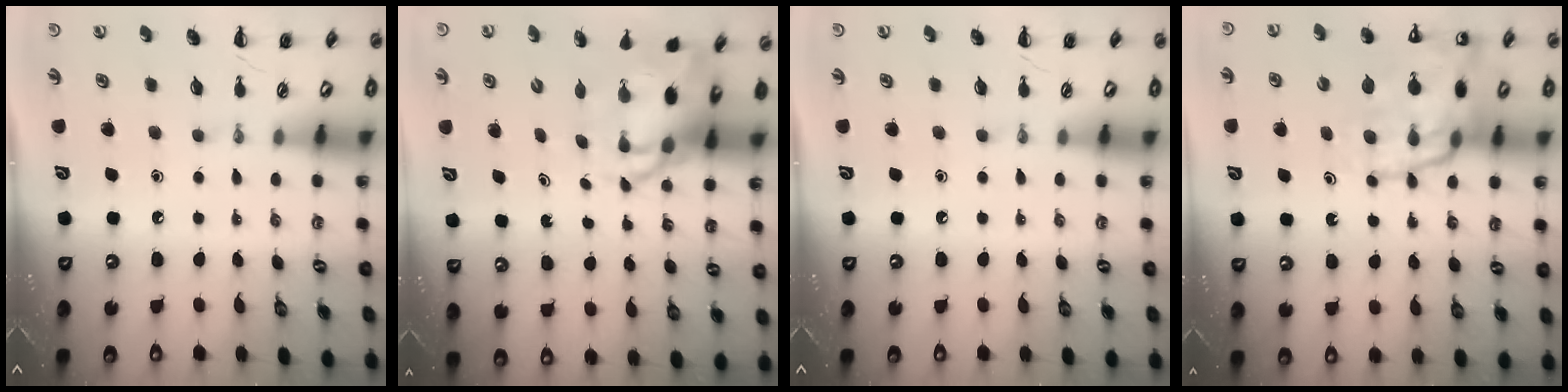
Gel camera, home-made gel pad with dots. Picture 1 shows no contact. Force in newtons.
{"total": 6.4, "press": 6.2, "slide": 1.7}
{"total": 0.0}
{"total": 21.6, "press": 21.2, "slide": 3.9}